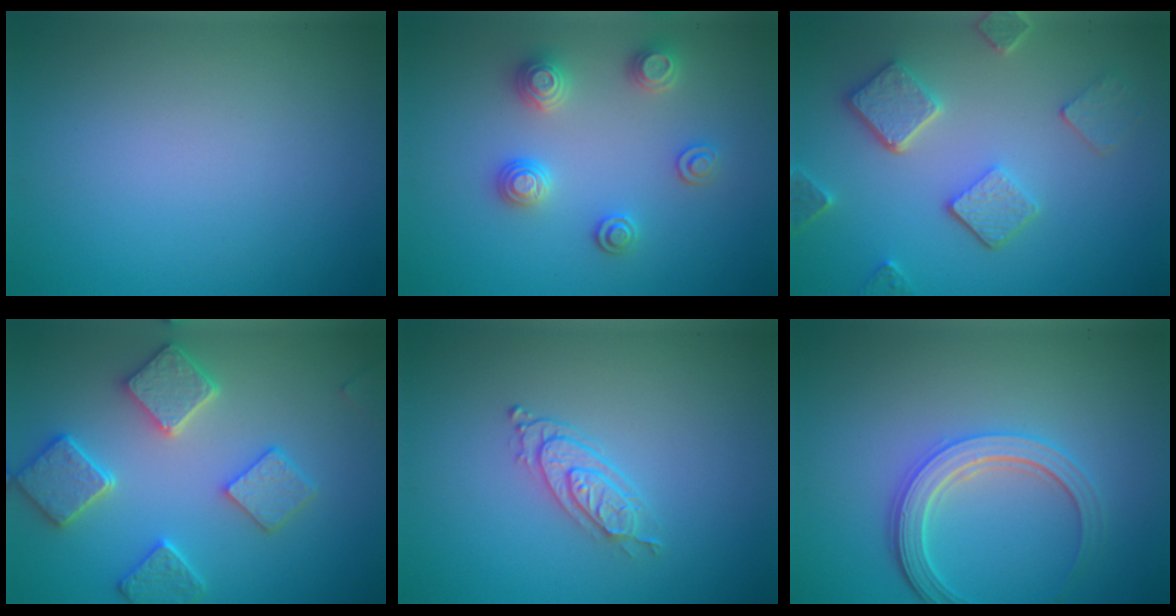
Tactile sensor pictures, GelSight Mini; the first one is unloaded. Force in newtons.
{"total": 2.9, "press": 2.8, "slide": 0.6}
{"total": 4.9, "press": 3.8, "slide": 3.1}
{"total": 4.8, "press": 4.5, "slide": 1.6}
{"total": 2.7, "press": 2.1, "slide": 1.6}
{"total": 4.2, "press": 3.4, "slide": 2.4}